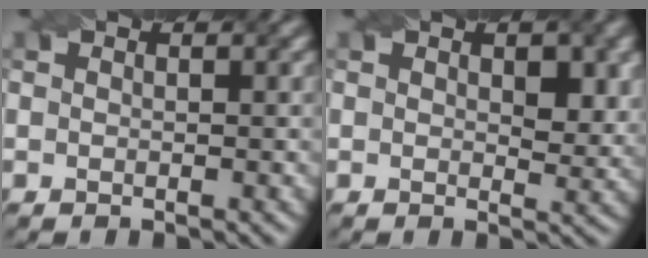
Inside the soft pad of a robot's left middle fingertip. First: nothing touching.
{"total": 3.2, "force": [1.0, 1.7, 2.6], "torque": [-0.033, -0.007, 0.019]}